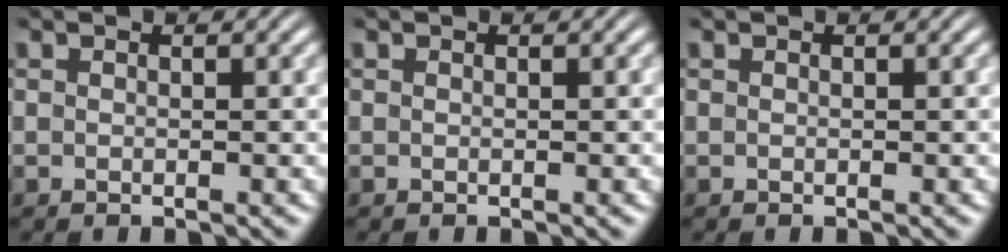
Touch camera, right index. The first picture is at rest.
{"total": 0.0}
{"total": 0.0}